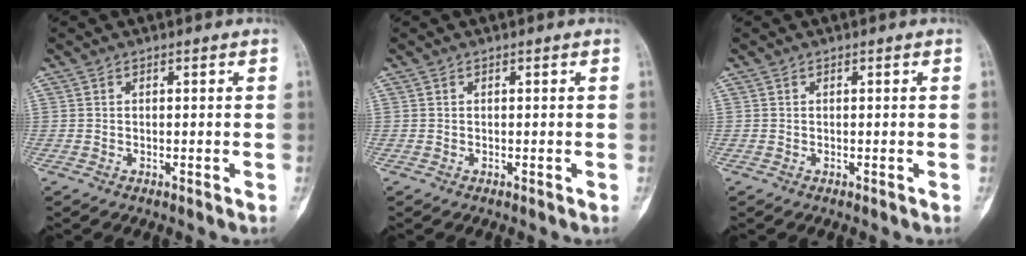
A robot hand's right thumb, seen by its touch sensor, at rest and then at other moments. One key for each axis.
{"total": 0.0}
{"total": 0.0}